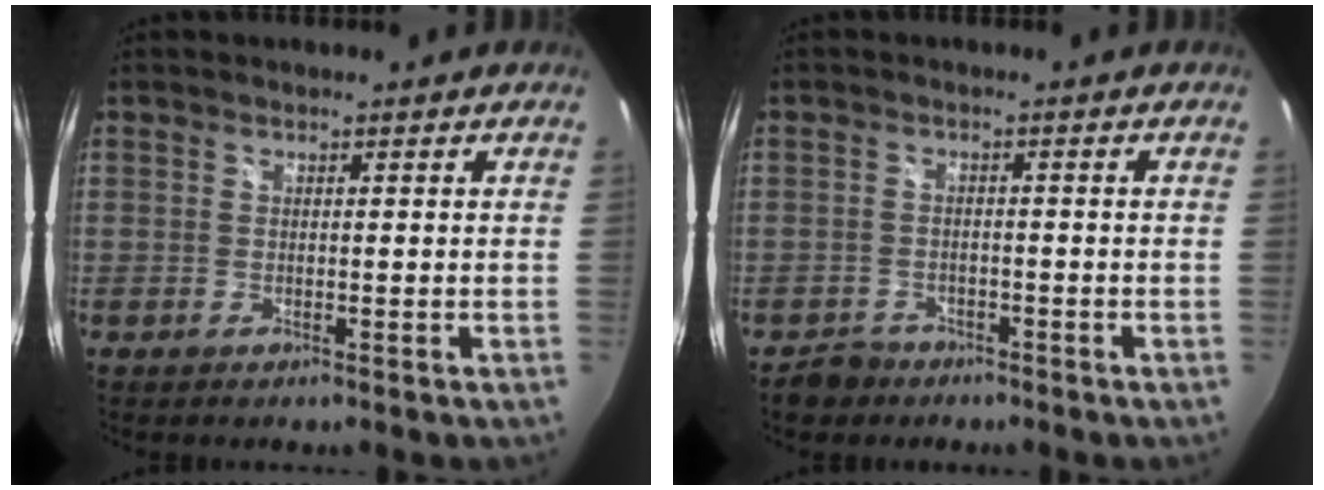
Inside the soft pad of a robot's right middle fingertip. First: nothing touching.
{"total": 3.7, "force": [-2.8, 2.4, 0.3], "torque": [-0.020, 0.008, -0.045]}